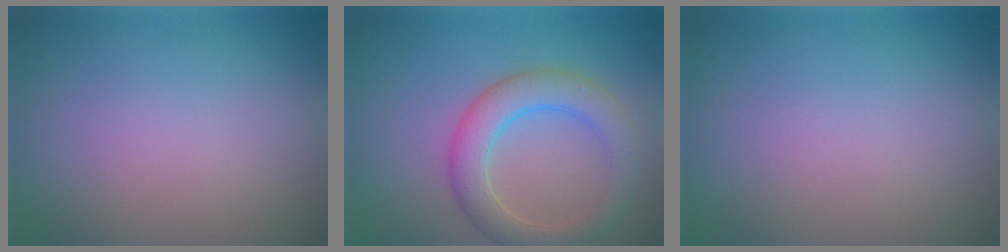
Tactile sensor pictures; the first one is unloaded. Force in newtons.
{"total": 4.7, "press": 4.7, "slide": 0.3}
{"total": 0.0}